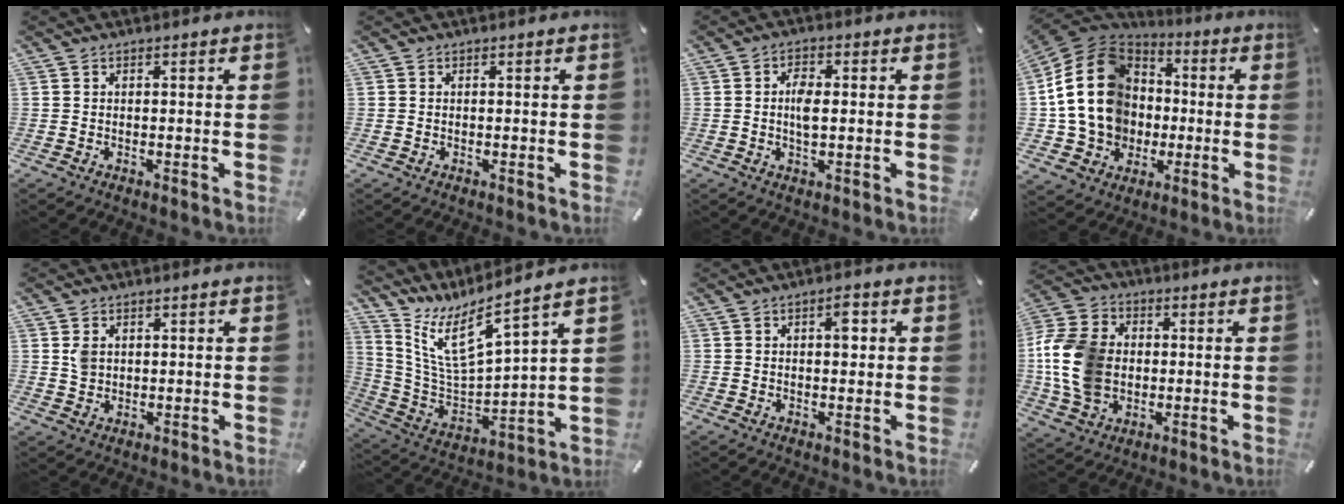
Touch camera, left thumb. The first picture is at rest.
{"total": 0.0}
{"total": 4.3, "force": [0.2, 2.1, 3.7], "torque": [-0.082, 0.003, 0.000]}
{"total": 20.7, "force": [-0.4, 17.9, 10.4], "torque": [-0.224, 0.008, -0.004]}
{"total": 2.9, "force": [1.1, 2.4, 1.2], "torque": [-0.018, 0.003, 0.018]}
{"total": 11.3, "force": [8.2, 2.8, 7.3], "torque": [-0.167, -0.073, 0.144]}
{"total": 3.7, "force": [0.9, 1.9, 3.1], "torque": [-0.033, -0.004, 0.006]}
{"total": 15.3, "force": [-0.5, 12.2, 9.2], "torque": [-0.215, 0.015, -0.007]}